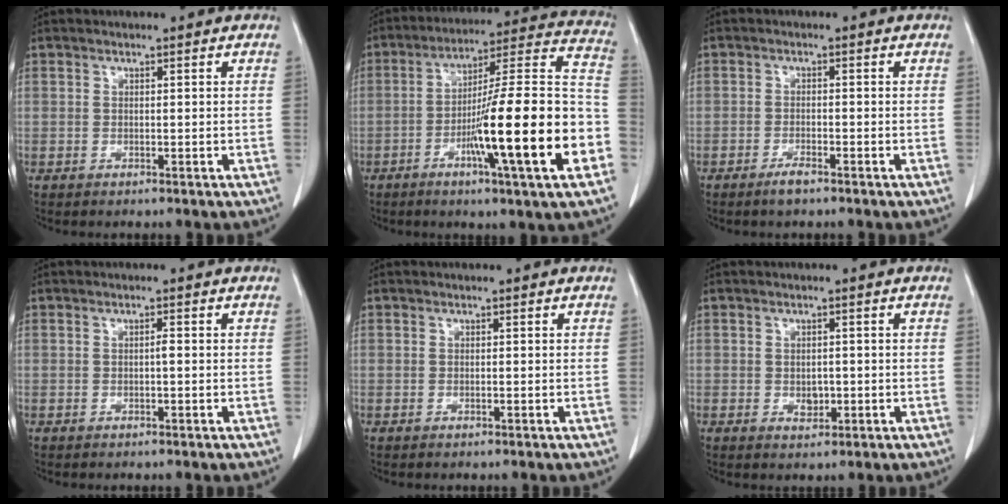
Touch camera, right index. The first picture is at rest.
{"total": 22.4, "force": [-7.0, 0.4, 21.3], "torque": [-0.285, -0.001, -0.113]}
{"total": 2.1, "force": [-1.6, 0.3, 1.3], "torque": [-0.029, -0.002, -0.028]}
{"total": 0.7, "force": [-0.1, 0.1, 0.7], "torque": [-0.012, 0.001, -0.002]}
{"total": 0.0}
{"total": 2.0, "force": [-0.4, 1.4, 1.4], "torque": [-0.021, 0.000, 0.000]}